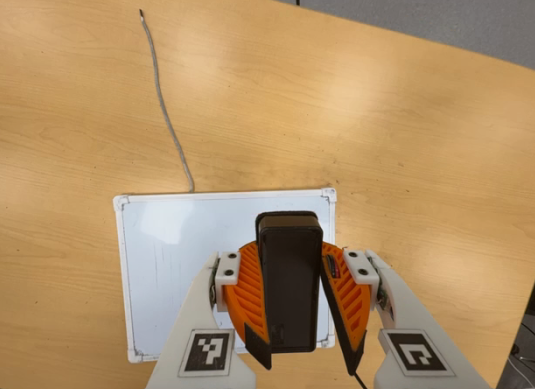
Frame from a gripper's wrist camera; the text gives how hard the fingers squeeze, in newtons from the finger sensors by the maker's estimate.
{"total": 8.8, "left": 8.7, "right": 8.8}